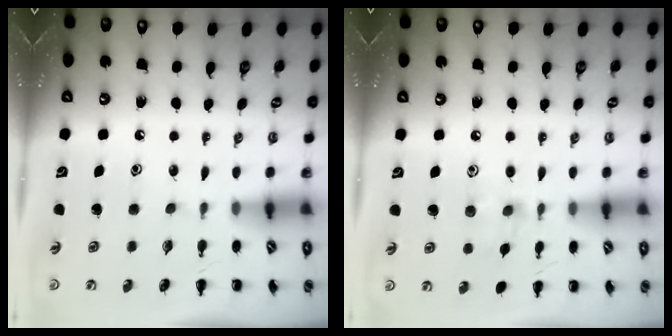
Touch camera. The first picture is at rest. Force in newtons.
{"total": 6.4, "press": 6.2, "slide": 1.9}